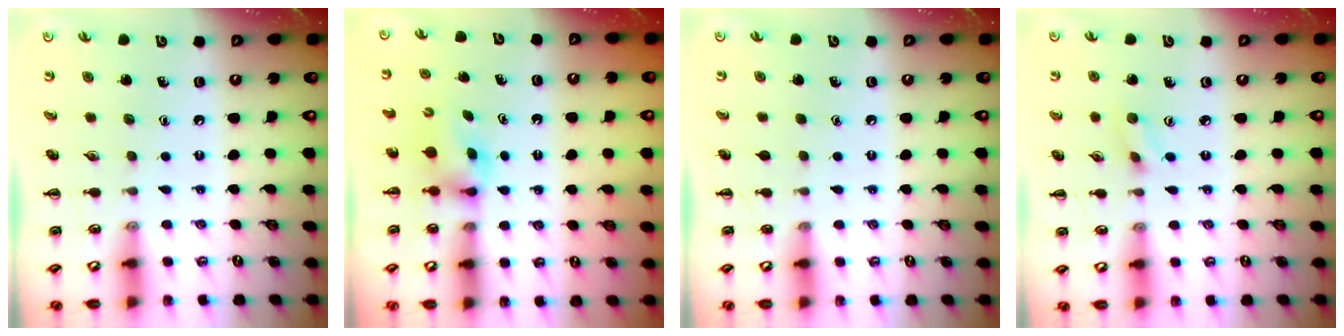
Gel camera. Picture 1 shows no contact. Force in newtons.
{"total": 2.5, "press": 2.2, "slide": 1.2}
{"total": 0.0}
{"total": 2.5, "press": 2.4, "slide": 0.9}